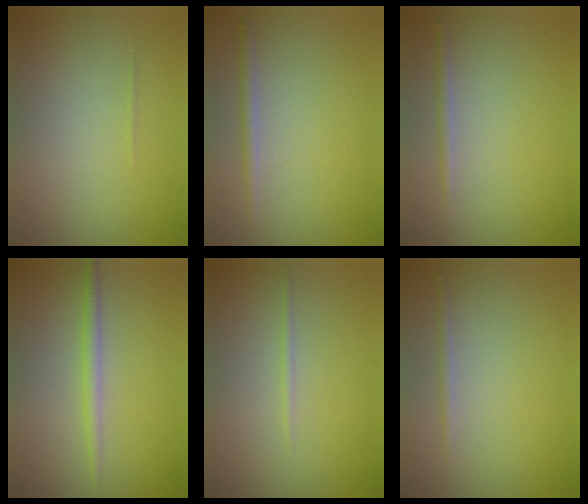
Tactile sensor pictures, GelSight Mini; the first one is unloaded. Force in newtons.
{"total": 1.2, "press": 1.2, "slide": 0.0}
{"total": 1.1, "press": 1.1, "slide": 0.0}
{"total": 1.7, "press": 1.7, "slide": 0.0}
{"total": 0.6, "press": 0.6, "slide": 0.1}
{"total": 0.8, "press": 0.8, "slide": 0.0}